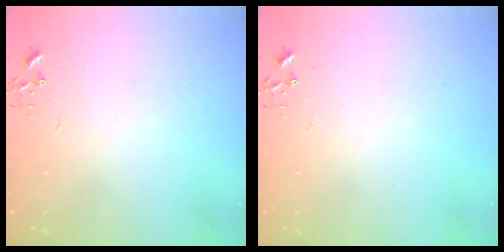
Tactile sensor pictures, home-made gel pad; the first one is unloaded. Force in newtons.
{"total": 0.0}